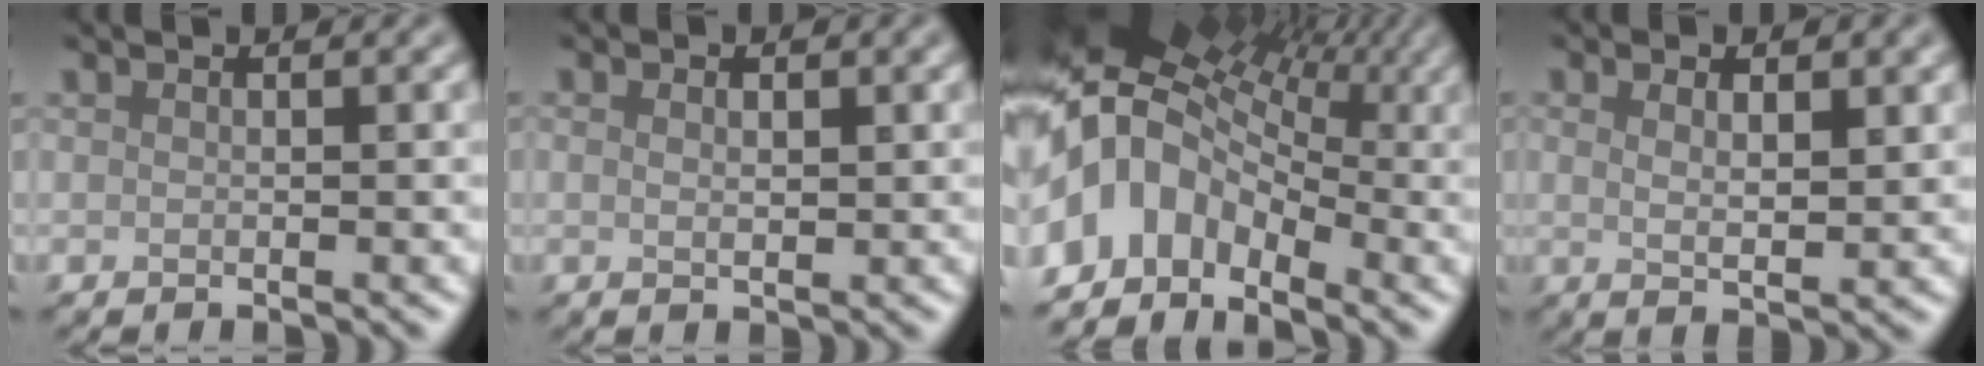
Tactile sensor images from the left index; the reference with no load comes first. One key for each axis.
{"total": 1.6, "fx": 0.6, "fy": 0.8, "fz": 1.3, "tx": -0.015, "ty": -0.001, "tz": 0.009}
{"total": 10.4, "fx": -1.6, "fy": 7.7, "fz": 6.8, "tx": -0.128, "ty": 0.012, "tz": -0.046}
{"total": 3.6, "fx": 1.4, "fy": 1.0, "fz": 3.2, "tx": -0.048, "ty": -0.001, "tz": 0.019}